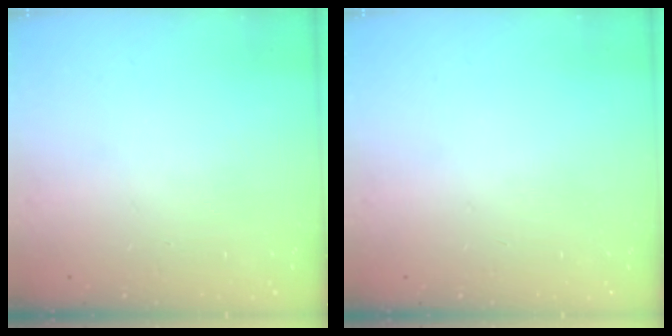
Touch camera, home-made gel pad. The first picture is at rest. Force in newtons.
{"total": 0.0}